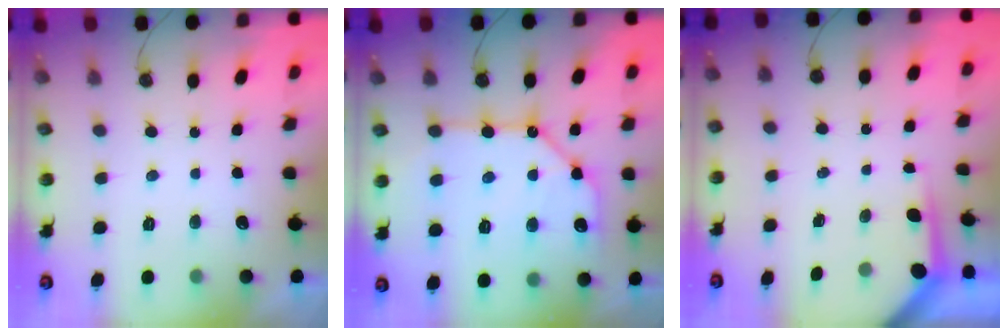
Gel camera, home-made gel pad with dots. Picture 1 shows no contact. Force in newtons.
{"total": 13.4, "press": 13.4, "slide": 1.6}
{"total": 3.9, "press": 3.8, "slide": 0.4}